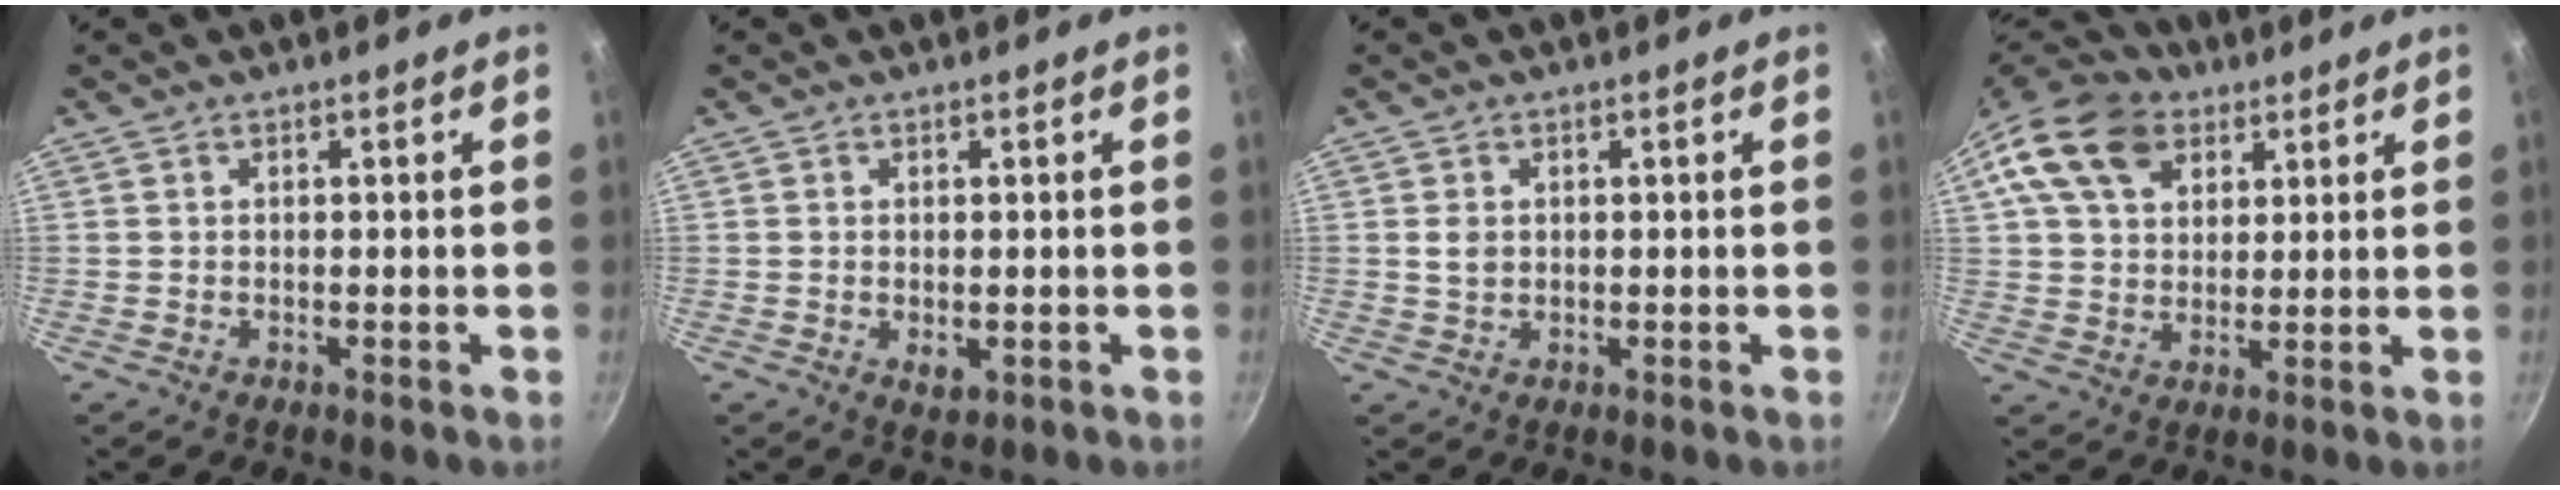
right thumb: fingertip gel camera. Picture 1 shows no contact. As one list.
[{"total": 2.3, "force": [-0.3, 1.4, 1.9], "torque": [-0.030, -0.008, -0.003]}, {"total": 2.4, "force": [0.4, 1.9, 1.4], "torque": [-0.021, 0.001, 0.009]}, {"total": 15.0, "force": [6.8, 10.6, 8.1], "torque": [-0.130, 0.005, 0.114]}]